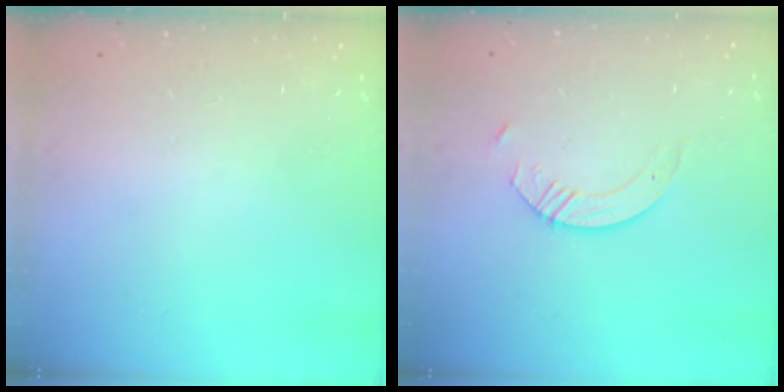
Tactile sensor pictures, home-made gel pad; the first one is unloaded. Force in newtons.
{"total": 5.4, "press": 5.4, "slide": 0.5}